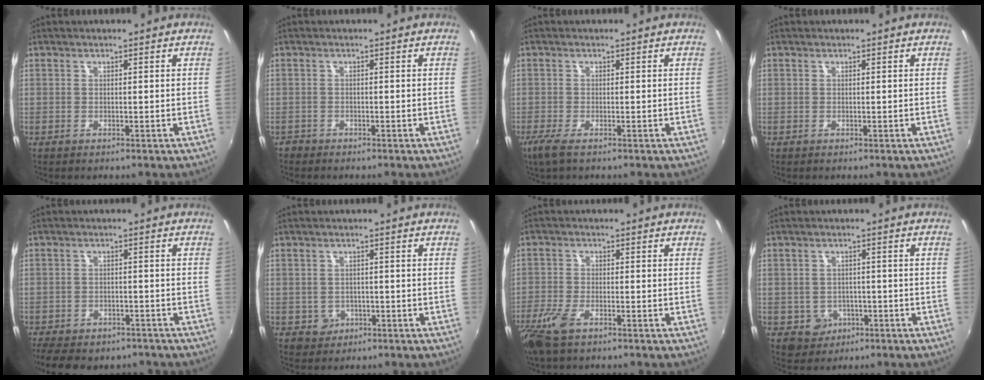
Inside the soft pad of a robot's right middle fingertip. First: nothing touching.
{"total": 1.4, "force": [-1.3, 0.7, 0.1], "torque": [-0.007, 0.000, -0.023]}
{"total": 3.3, "force": [-2.0, 0.4, 2.6], "torque": [-0.058, -0.012, -0.037]}
{"total": 0.0}
{"total": 11.9, "force": [-9.3, 5.3, 5.1], "torque": [-0.121, -0.022, -0.135]}
{"total": 3.3, "force": [-1.0, 3.1, 0.6], "torque": [-0.021, 0.000, -0.009]}
{"total": 6.7, "force": [-4.4, 2.4, 4.5], "torque": [-0.117, -0.017, -0.089]}
{"total": 4.6, "force": [-1.7, 4.2, 0.9], "torque": [-0.031, 0.005, -0.013]}